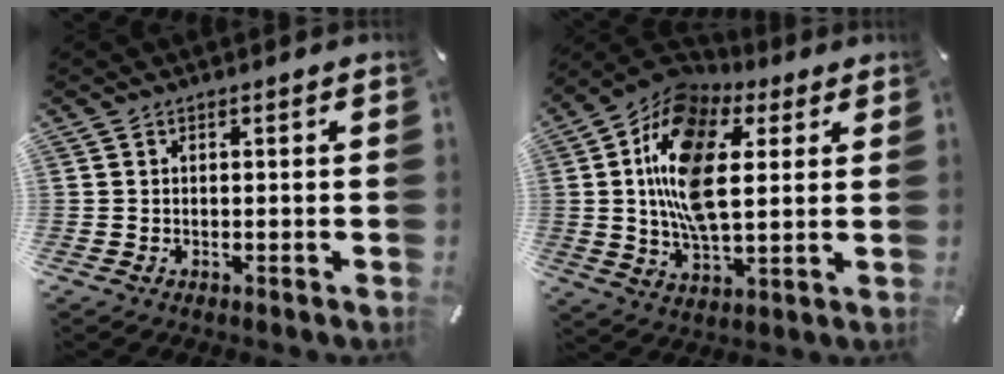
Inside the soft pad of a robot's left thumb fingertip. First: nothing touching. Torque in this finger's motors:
{"motor_torque": [2.00, 1.96, 2.33, -0.44, 0.85]}